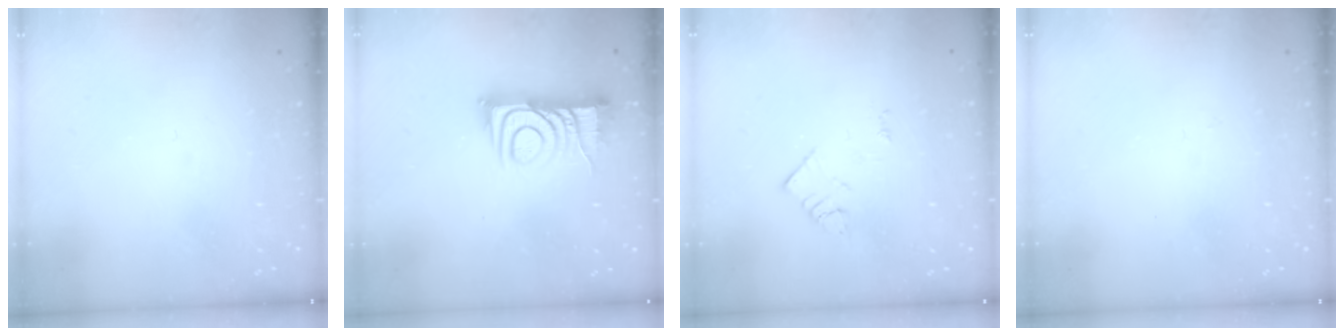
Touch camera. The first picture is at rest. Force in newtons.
{"total": 10.9, "press": 10.9, "slide": 0.2}
{"total": 2.7, "press": 2.6, "slide": 0.4}
{"total": 2.8, "press": 2.8, "slide": 0.4}